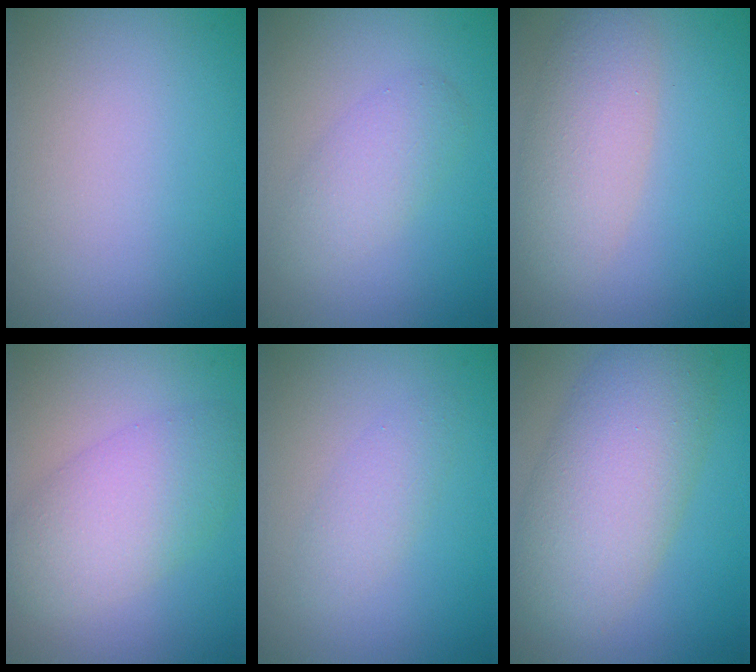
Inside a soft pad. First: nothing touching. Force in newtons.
{"total": 2.6, "press": 2.6, "slide": 0.2}
{"total": 4.2, "press": 4.1, "slide": 0.4}
{"total": 5.4, "press": 5.4, "slide": 0.3}
{"total": 1.8, "press": 1.8, "slide": 0.1}
{"total": 8.1, "press": 8.1, "slide": 0.5}